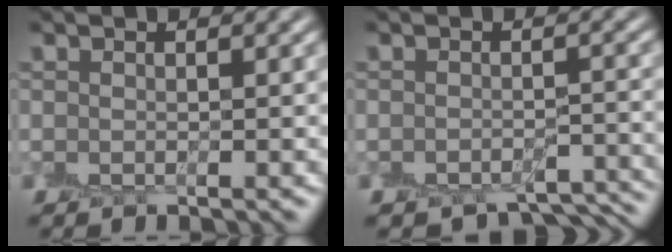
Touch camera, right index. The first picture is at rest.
{"total": 5.0, "force": [-4.1, 2.2, 1.8], "torque": [-0.019, -0.005, -0.040]}